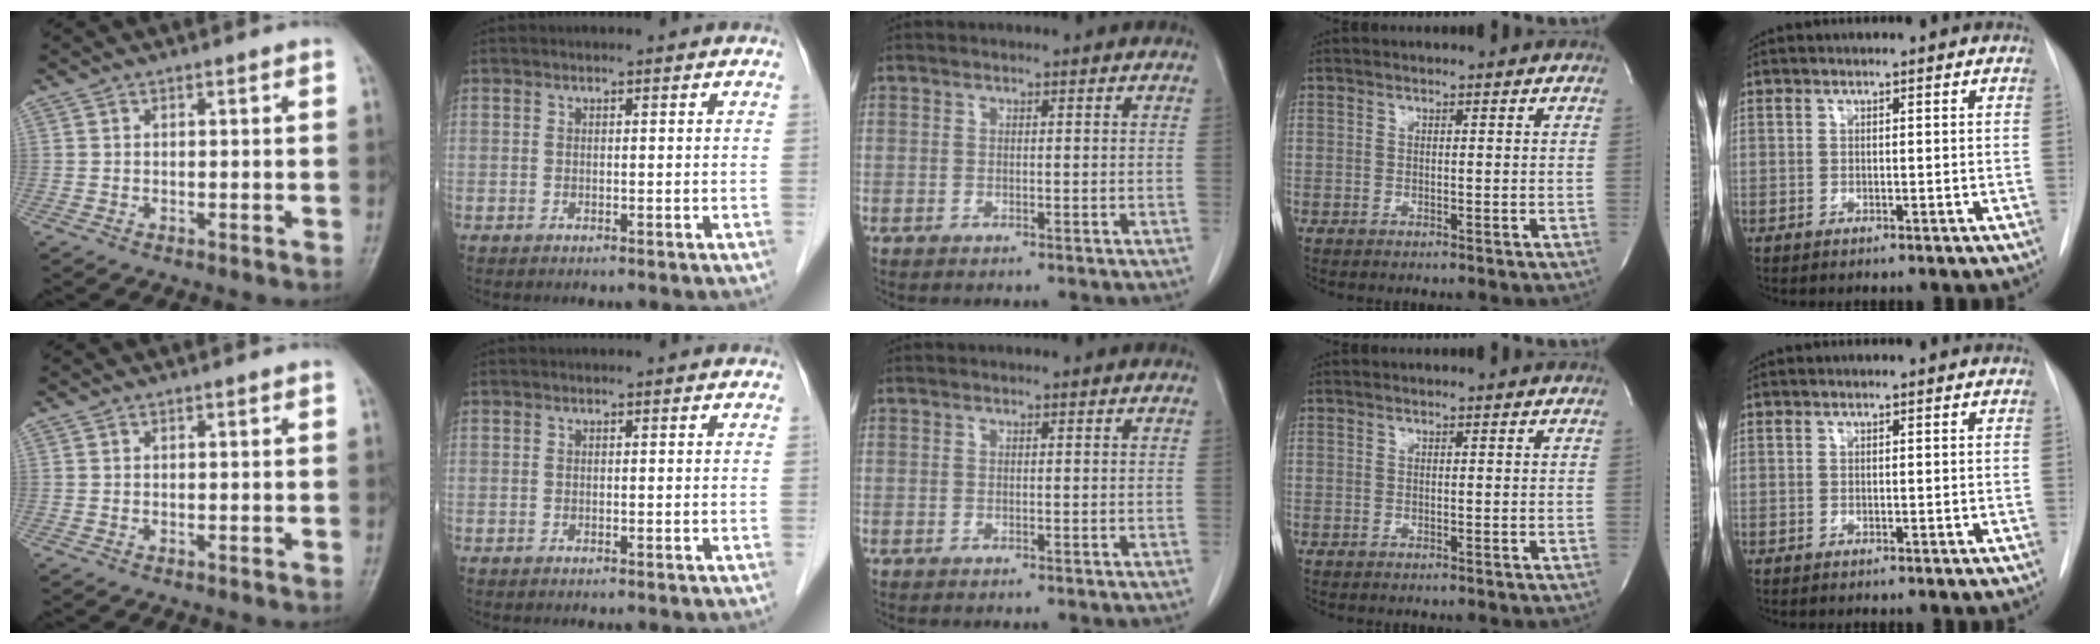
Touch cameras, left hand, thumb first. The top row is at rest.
{}